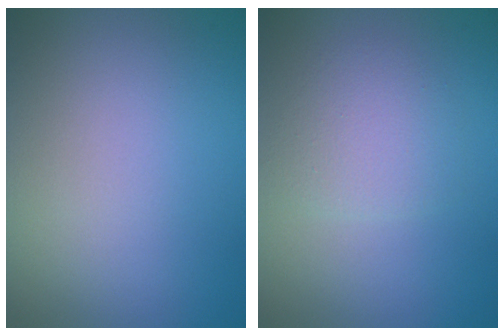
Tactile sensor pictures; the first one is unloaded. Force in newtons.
{"total": 2.3, "press": 2.3, "slide": 0.1}